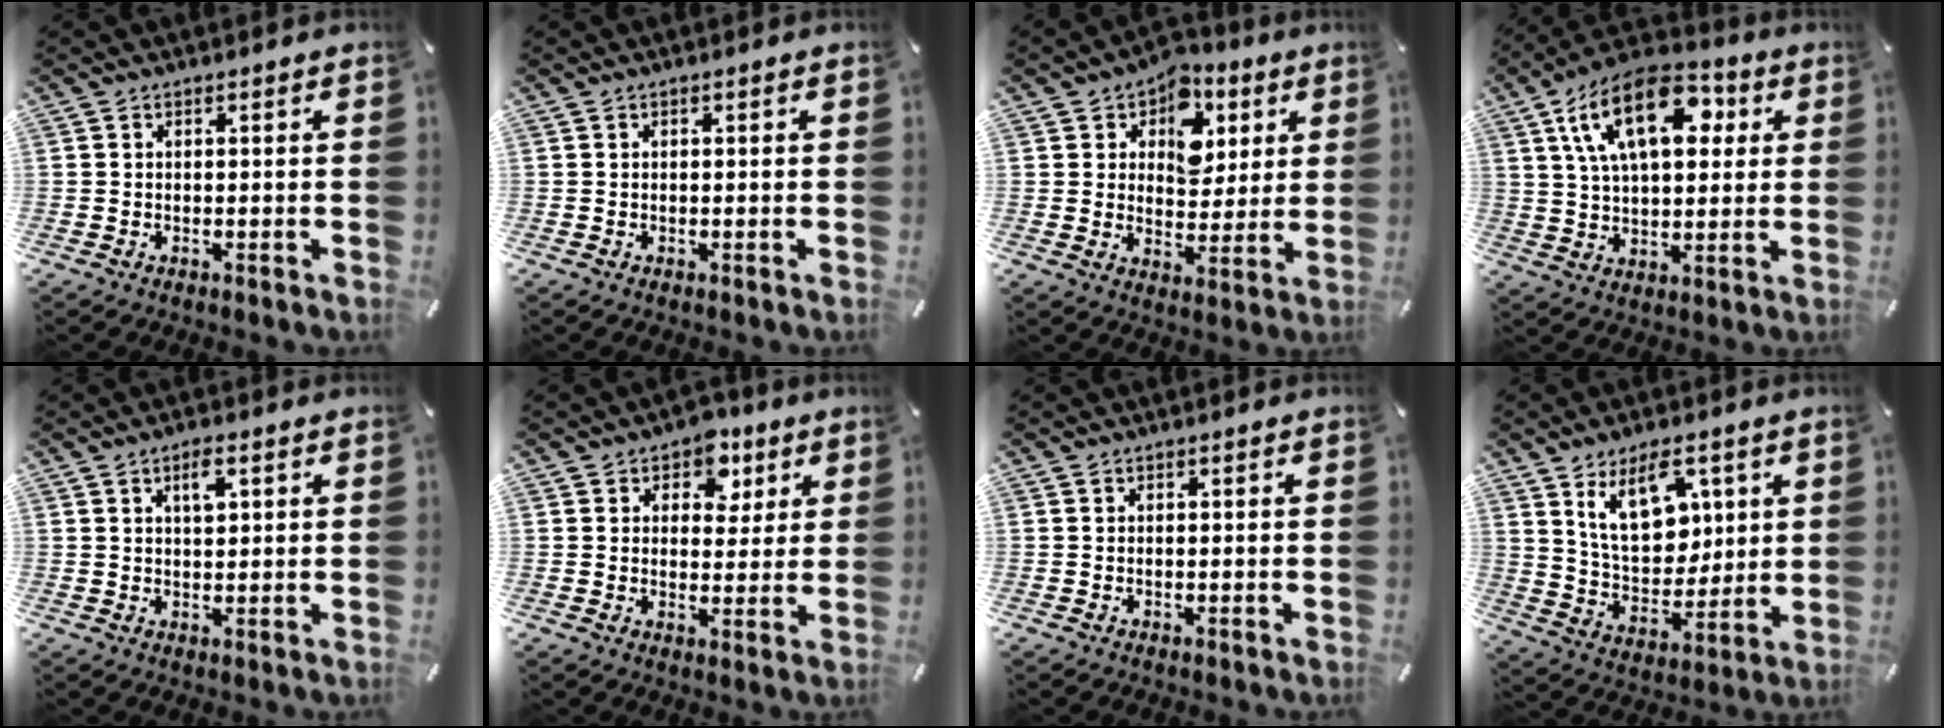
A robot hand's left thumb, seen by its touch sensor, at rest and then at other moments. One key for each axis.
{"total": 0.0}
{"total": 10.6, "fx": 4.2, "fy": 8.3, "fz": 5.1, "tx": -0.064, "ty": -0.021, "tz": 0.073}
{"total": 18.7, "fx": 6.9, "fy": 10.6, "fz": 13.8, "tx": -0.251, "ty": -0.005, "tz": 0.113}
{"total": 3.4, "fx": 1.8, "fy": 1.5, "fz": 2.5, "tx": -0.041, "ty": -0.001, "tz": 0.026}
{"total": 7.3, "fx": 3.8, "fy": 5.7, "fz": 2.5, "tx": -0.016, "ty": -0.018, "tz": 0.061}
{"total": 0.0}
{"total": 14.3, "fx": 6.9, "fy": 9.2, "fz": 8.5, "tx": -0.133, "ty": -0.019, "tz": 0.129}